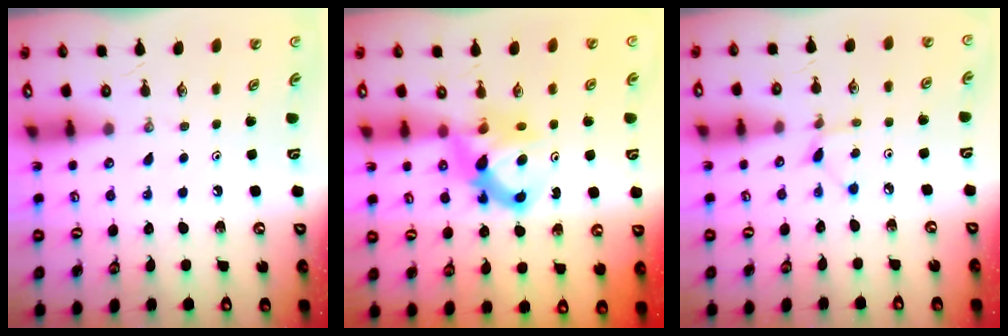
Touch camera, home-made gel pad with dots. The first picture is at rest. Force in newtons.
{"total": 7.3, "press": 7.3, "slide": 0.5}
{"total": 3.6, "press": 3.5, "slide": 0.4}